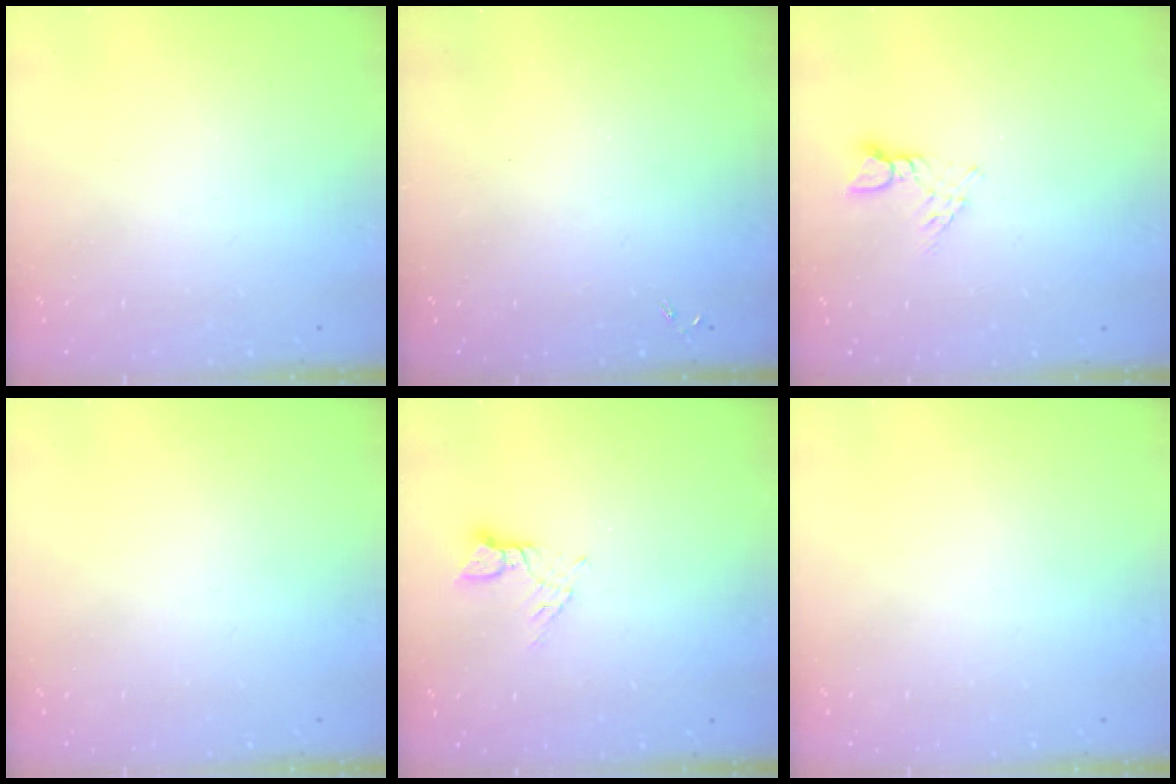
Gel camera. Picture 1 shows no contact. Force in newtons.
{"total": 0.0}
{"total": 2.8, "press": 2.8, "slide": 0.3}
{"total": 0.0}
{"total": 3.1, "press": 3.1, "slide": 0.4}
{"total": 0.0}